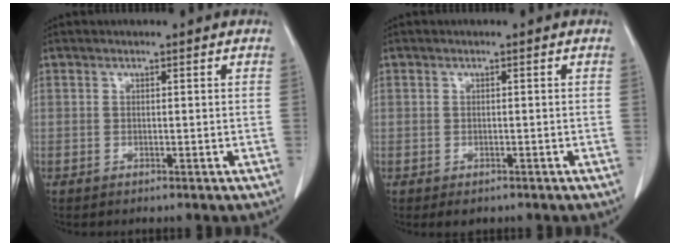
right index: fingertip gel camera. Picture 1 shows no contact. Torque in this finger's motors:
{"motor_torque": [-1.05, 0.18, -0.53, -0.16]}